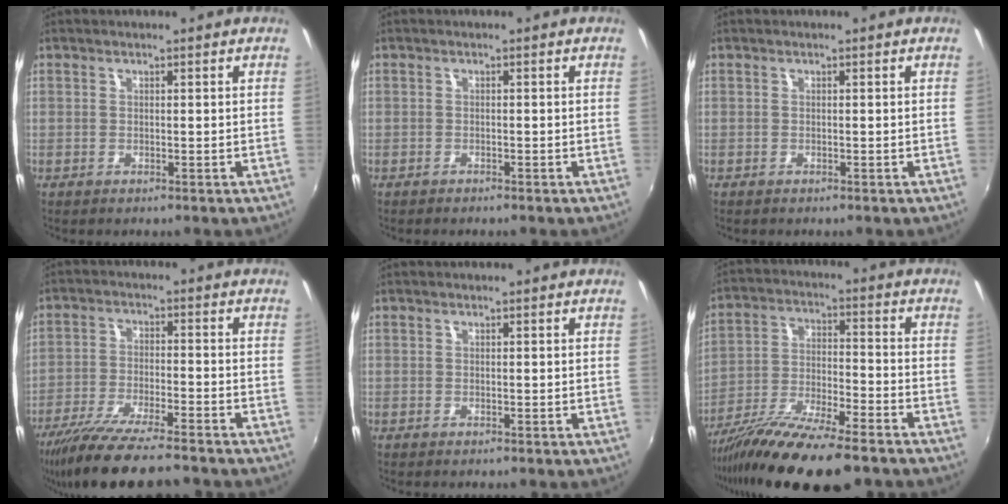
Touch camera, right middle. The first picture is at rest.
{"total": 0.8, "force": [-0.7, 0.1, 0.1], "torque": [-0.007, -0.003, -0.013]}
{"total": 0.0}
{"total": 14.5, "force": [-12.2, 1.8, 7.7], "torque": [-0.162, -0.037, -0.206]}
{"total": 0.0}
{"total": 16.7, "force": [-12.9, 2.3, 10.3], "torque": [-0.202, -0.044, -0.229]}